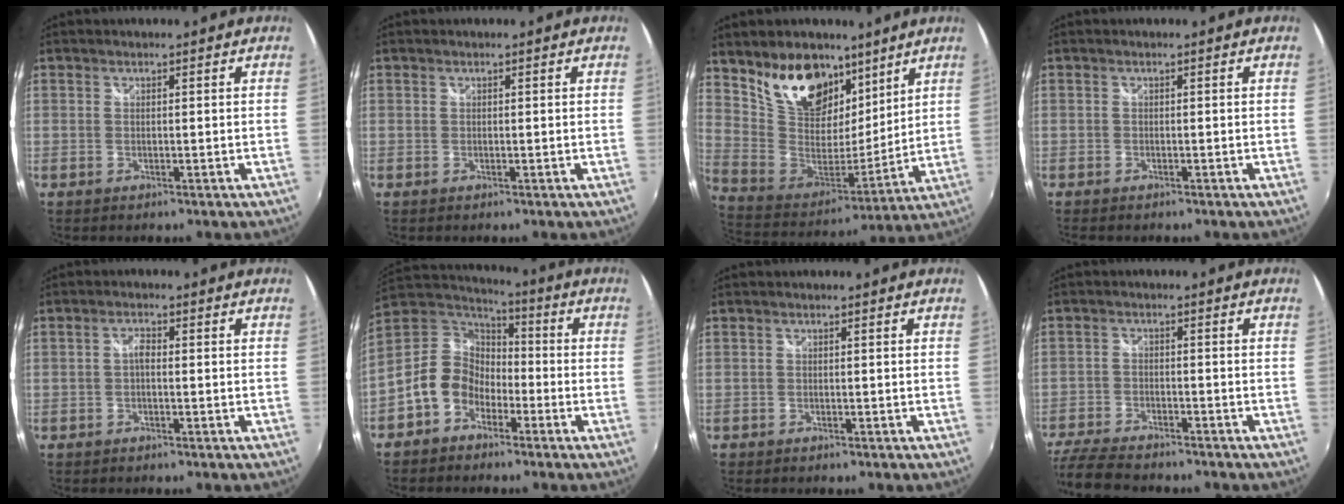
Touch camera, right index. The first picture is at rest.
{"total": 0.0}
{"total": 18.7, "force": [11.7, 11.0, 9.5], "torque": [-0.200, 0.018, 0.228]}
{"total": 1.4, "force": [-1.1, 0.7, 0.4], "torque": [-0.014, -0.007, -0.020]}
{"total": 1.7, "force": [-0.4, 0.8, 1.4], "torque": [-0.028, 0.006, -0.009]}
{"total": 11.5, "force": [-5.4, 8.7, 5.1], "torque": [-0.117, 0.025, -0.106]}
{"total": 0.8, "force": [-0.5, 0.6, -0.1], "torque": [-0.002, -0.001, -0.009]}
{"total": 12.1, "force": [-10.4, 3.5, 5.0], "torque": [-0.138, -0.025, -0.184]}